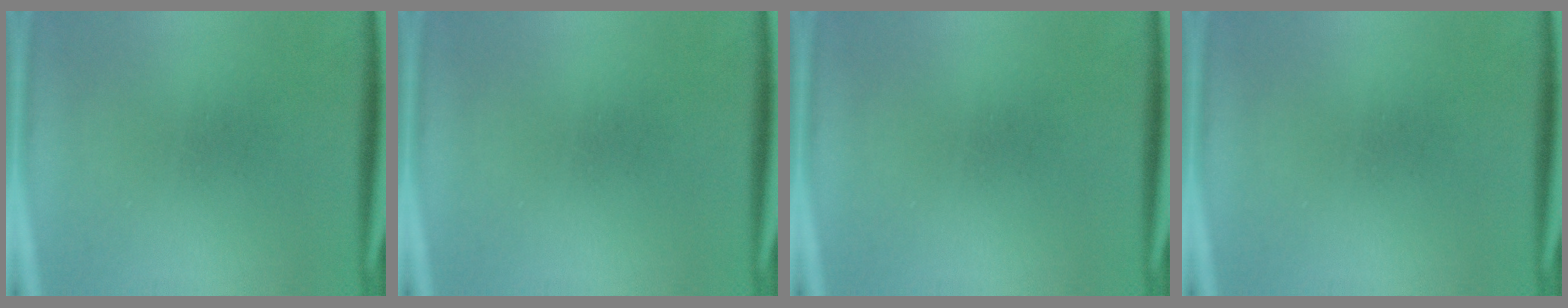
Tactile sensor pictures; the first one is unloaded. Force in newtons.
{"total": 0.0}
{"total": 0.0}
{"total": 0.0}